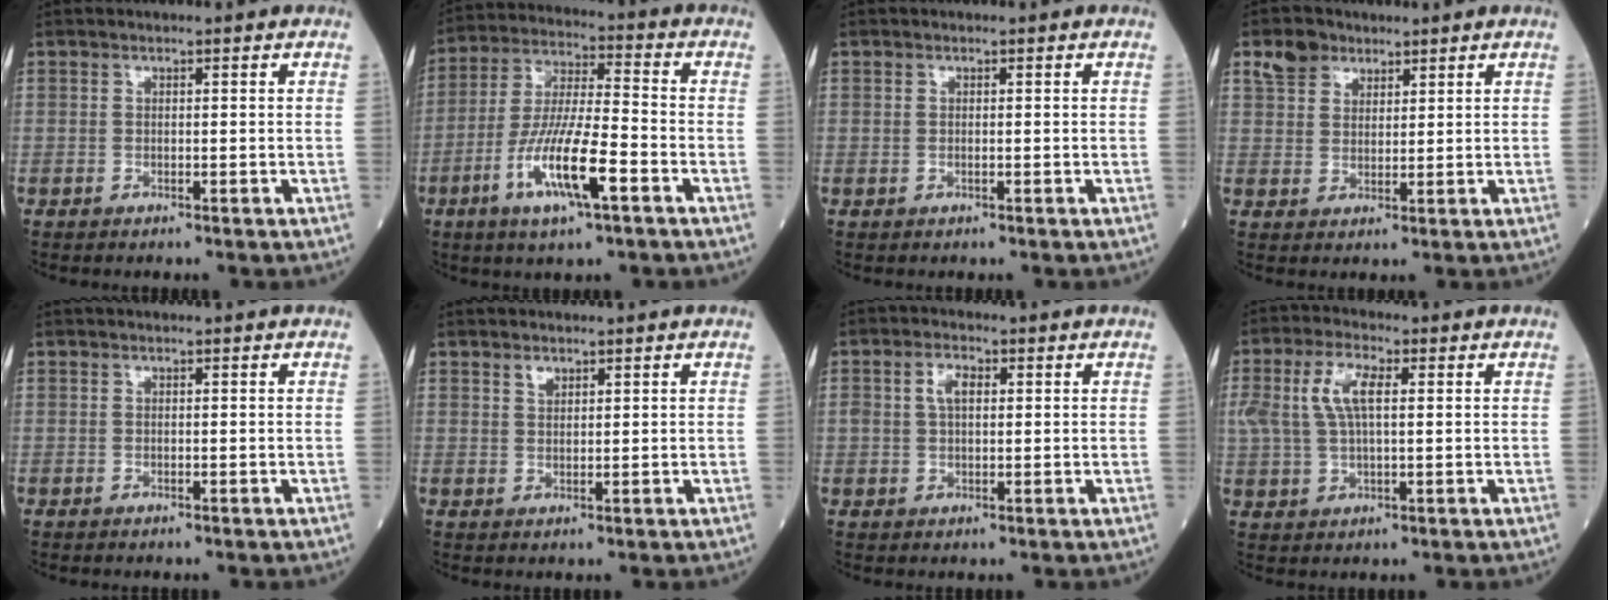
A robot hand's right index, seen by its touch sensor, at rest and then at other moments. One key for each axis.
{"total": 12.6, "fx": -5.2, "fy": 1.8, "fz": 11.4, "tx": -0.220, "ty": -0.010, "tz": -0.097}
{"total": 0.0}
{"total": 4.4, "fx": 2.9, "fy": 3.0, "fz": 1.3, "tx": -0.031, "ty": 0.014, "tz": 0.058}
{"total": 0.0}
{"total": 1.4, "fx": 1.1, "fy": 0.7, "fz": 0.6, "tx": -0.010, "ty": -0.001, "tz": 0.019}
{"total": 3.6, "fx": 1.0, "fy": 2.0, "fz": 2.9, "tx": -0.061, "ty": 0.012, "tz": 0.020}
{"total": 7.3, "fx": 1.9, "fy": 2.8, "fz": 6.4, "tx": -0.149, "ty": 0.016, "tz": 0.039}